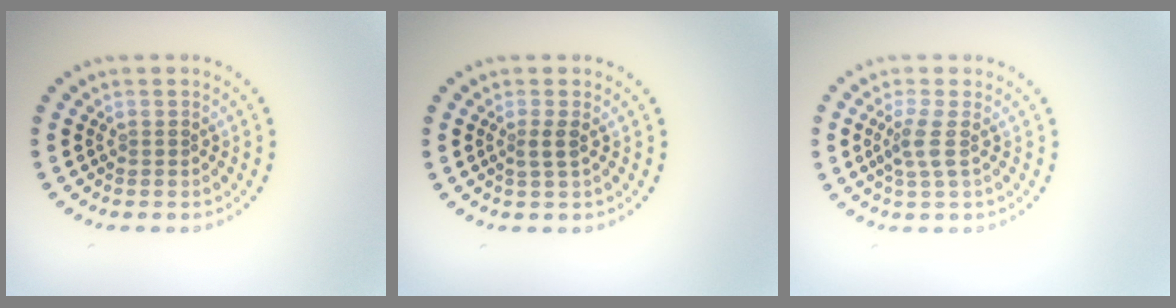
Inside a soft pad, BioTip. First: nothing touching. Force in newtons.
{"total": 1.3, "press": 0.9, "slide": 0.9}
{"total": 2.1, "press": 1.6, "slide": 1.3}